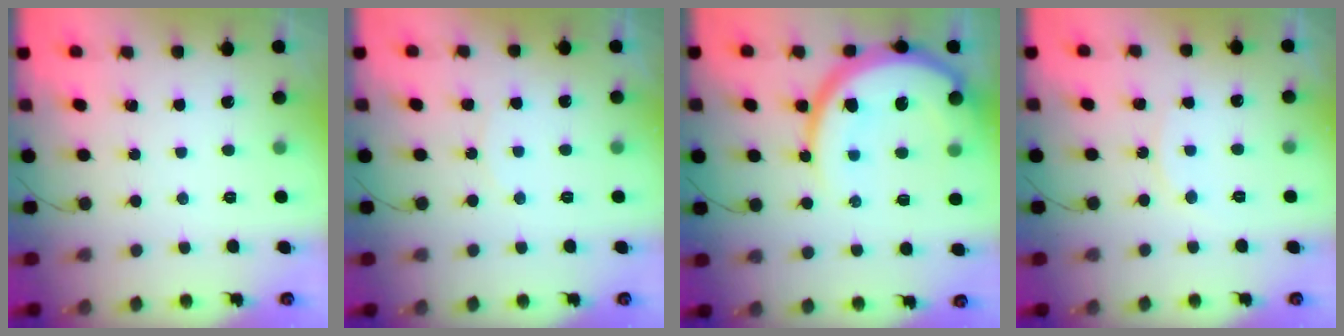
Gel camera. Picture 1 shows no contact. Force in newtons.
{"total": 3.4, "press": 3.4, "slide": 0.4}
{"total": 18.2, "press": 18.0, "slide": 2.1}
{"total": 4.4, "press": 4.4, "slide": 0.1}